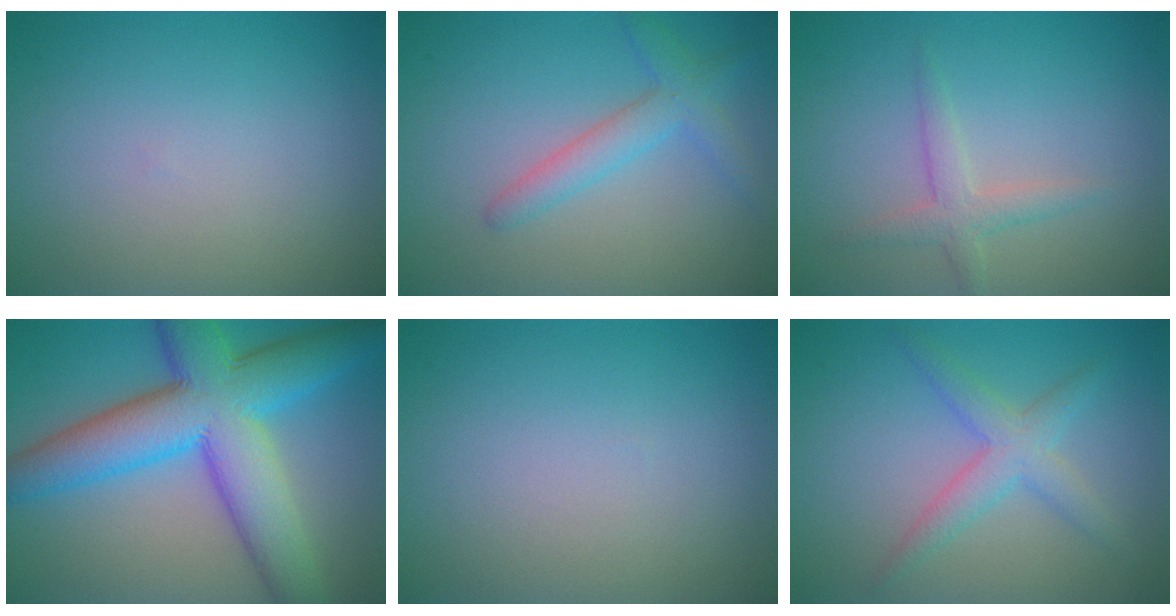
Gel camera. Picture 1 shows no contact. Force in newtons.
{"total": 2.8, "press": 2.8, "slide": 0.1}
{"total": 2.1, "press": 2.1, "slide": 0.1}
{"total": 11.9, "press": 11.9, "slide": 0.2}
{"total": 0.0}
{"total": 3.2, "press": 3.2, "slide": 0.2}